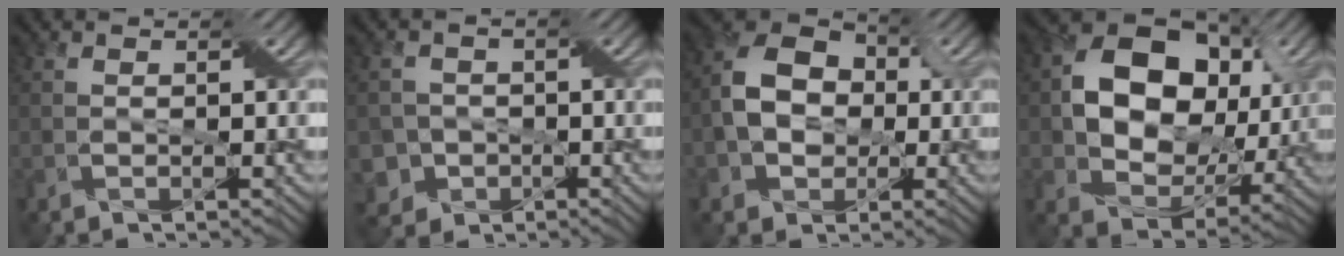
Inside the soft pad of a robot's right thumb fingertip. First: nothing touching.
{"total": 5.0, "force": [-1.8, 4.5, 0.8], "torque": [-0.024, -0.006, -0.049]}
{"total": 8.6, "force": [-0.5, 6.7, 5.4], "torque": [-0.121, 0.005, -0.022]}
{"total": 13.9, "force": [2.6, 10.1, 9.1], "torque": [-0.160, 0.005, 0.042]}